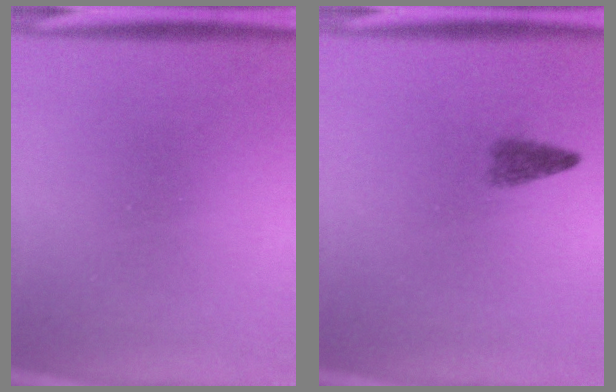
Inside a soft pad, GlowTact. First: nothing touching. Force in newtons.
{"total": 2.2}